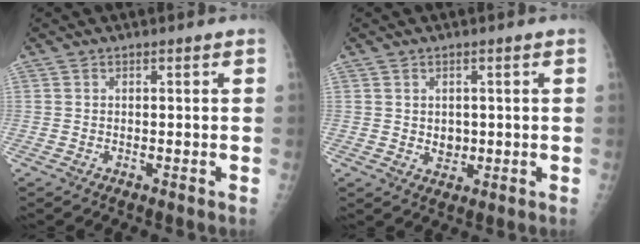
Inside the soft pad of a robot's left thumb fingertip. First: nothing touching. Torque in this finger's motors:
{"motor_torque": [-0.18, 0.26, 0.00, 0.03, 0.03]}